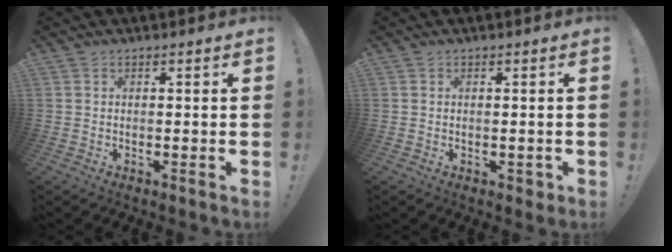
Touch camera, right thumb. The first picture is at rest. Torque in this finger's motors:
{"motor_torque": [0.21, -0.31, 0.16, -0.39, 0.00]}